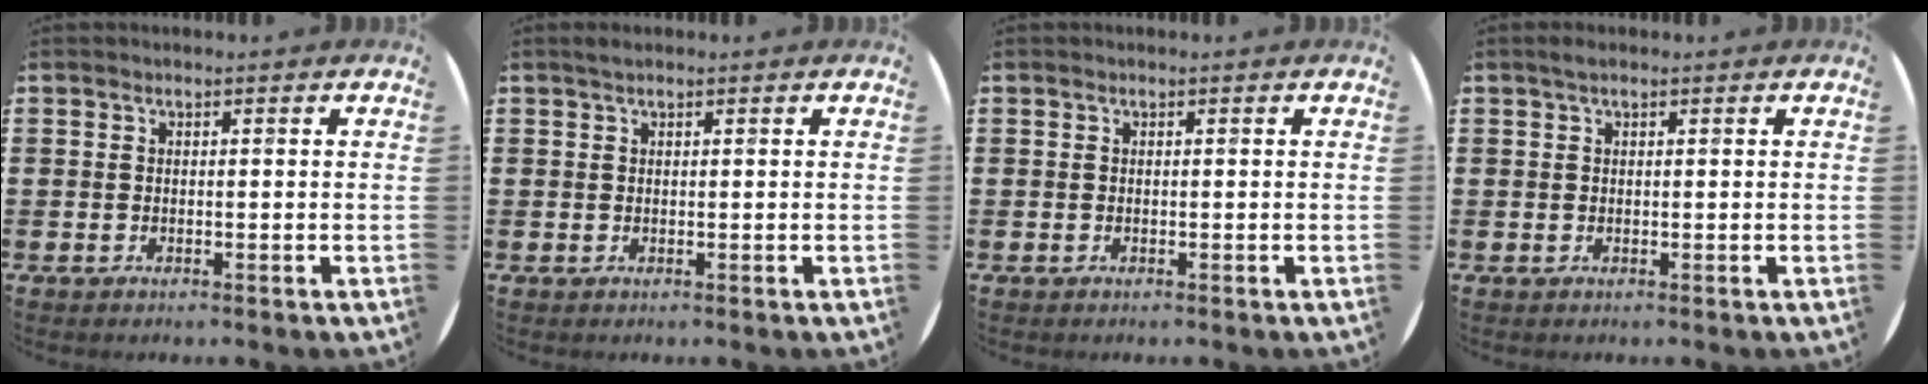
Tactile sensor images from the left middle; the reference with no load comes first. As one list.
[{"total": 0.7, "force": [0.6, 0.3, 0.3], "torque": [-0.006, 0.004, 0.011]}, {"total": 0.0}, {"total": 0.9, "force": [0.5, 0.5, 0.5], "torque": [-0.003, 0.002, 0.007]}]